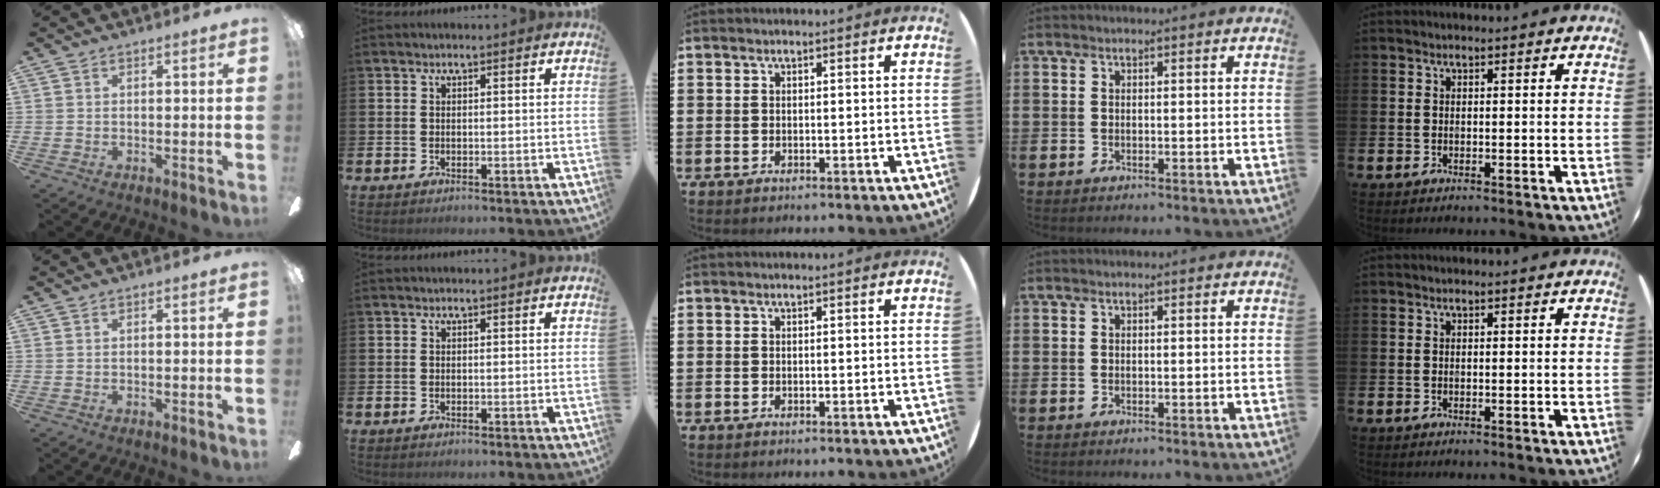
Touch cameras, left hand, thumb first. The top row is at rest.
{}